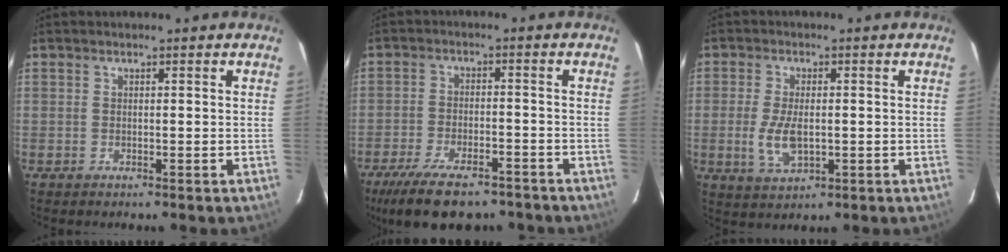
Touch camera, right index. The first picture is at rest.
{"total": 15.8, "force": [-11.8, 6.1, 8.5], "torque": [-0.184, -0.027, -0.183]}
{"total": 6.8, "force": [-1.0, 3.4, 5.9], "torque": [-0.124, -0.009, -0.015]}